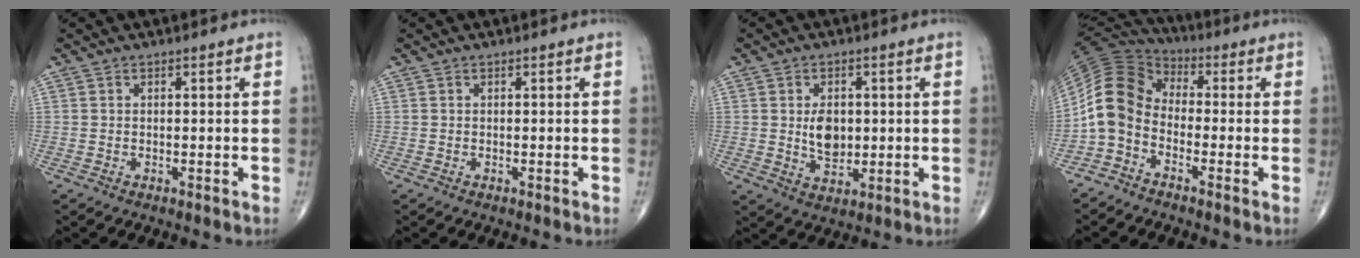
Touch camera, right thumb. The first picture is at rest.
{"total": 0.0}
{"total": 6.2, "force": [0.6, 4.1, 4.6], "torque": [-0.060, -0.008, 0.016]}
{"total": 9.7, "force": [-2.8, 6.9, 6.2], "torque": [-0.118, 0.052, -0.074]}